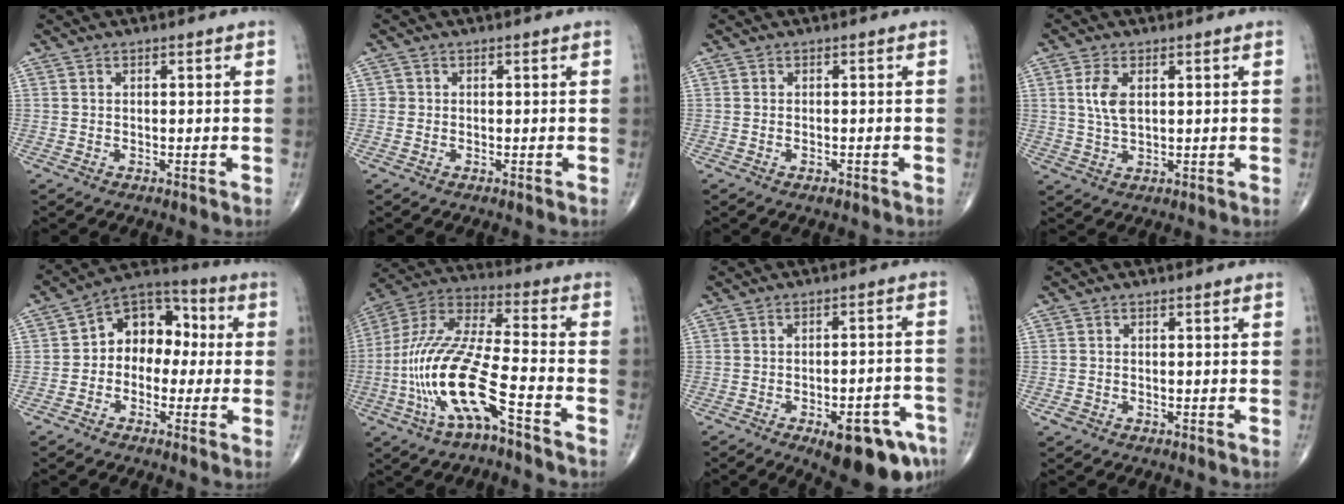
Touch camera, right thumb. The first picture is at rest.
{"total": 0.8, "force": [-0.1, 0.8, 0.1], "torque": [0.005, 0.004, -0.002]}
{"total": 1.1, "force": [-0.6, 0.5, 0.8], "torque": [-0.018, 0.004, -0.008]}
{"total": 5.1, "force": [1.4, 2.6, 4.1], "torque": [-0.087, -0.004, 0.029]}
{"total": 11.6, "force": [0.2, 8.6, 7.7], "torque": [-0.071, 0.042, -0.017]}
{"total": 18.7, "force": [-7.2, 4.9, 16.5], "torque": [-0.361, 0.047, -0.134]}
{"total": 14.3, "force": [-7.9, 4.9, 10.9], "torque": [-0.096, 0.040, -0.096]}
{"total": 1.0, "force": [-0.5, 0.8, 0.4], "torque": [-0.010, 0.005, -0.009]}